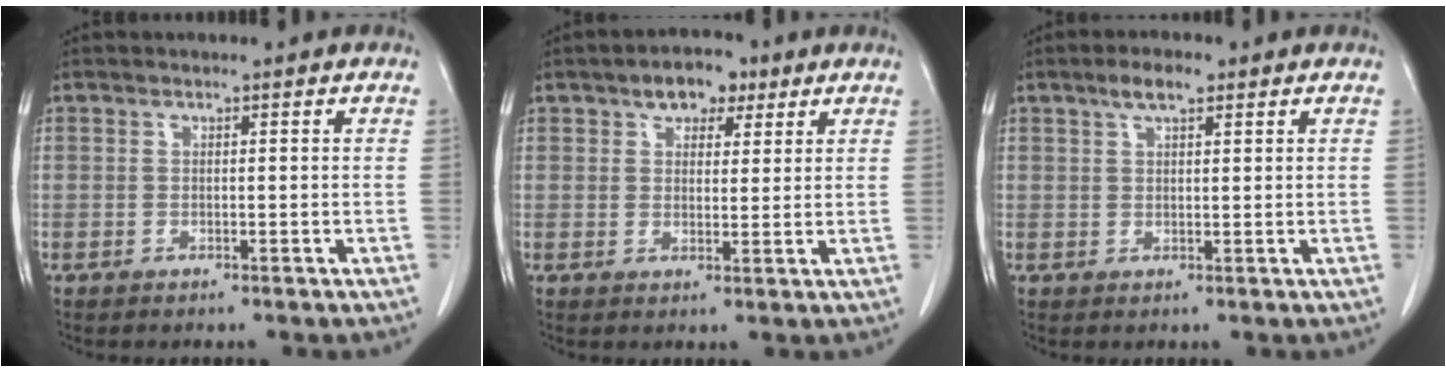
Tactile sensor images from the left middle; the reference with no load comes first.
{"total": 5.3, "force": [3.1, 3.1, 3.1], "torque": [-0.043, 0.016, 0.048]}
{"total": 3.4, "force": [2.2, 1.1, 2.4], "torque": [-0.049, 0.008, 0.038]}